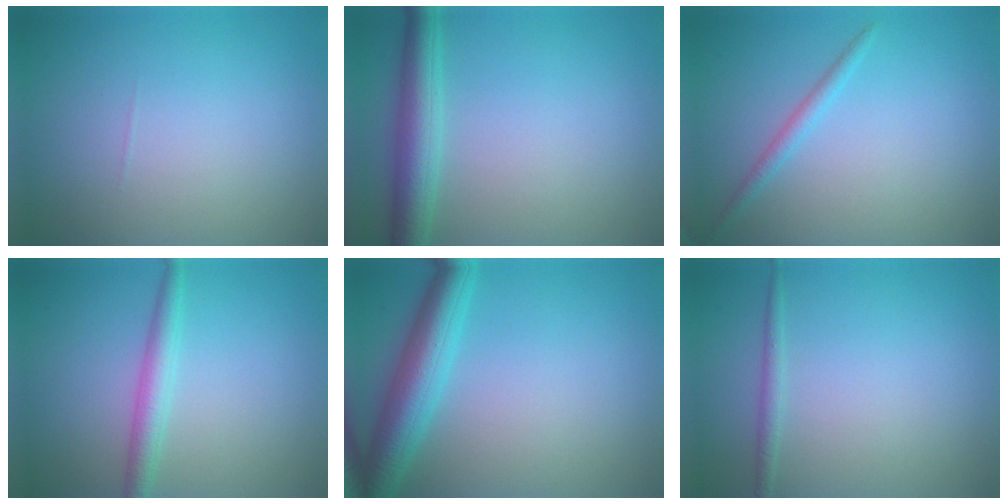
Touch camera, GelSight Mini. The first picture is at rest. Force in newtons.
{"total": 4.4, "press": 4.4, "slide": 0.0}
{"total": 1.3, "press": 1.3, "slide": 0.0}
{"total": 2.4, "press": 2.4, "slide": 0.1}
{"total": 5.6, "press": 5.6, "slide": 0.2}
{"total": 1.1, "press": 1.1, "slide": 0.1}